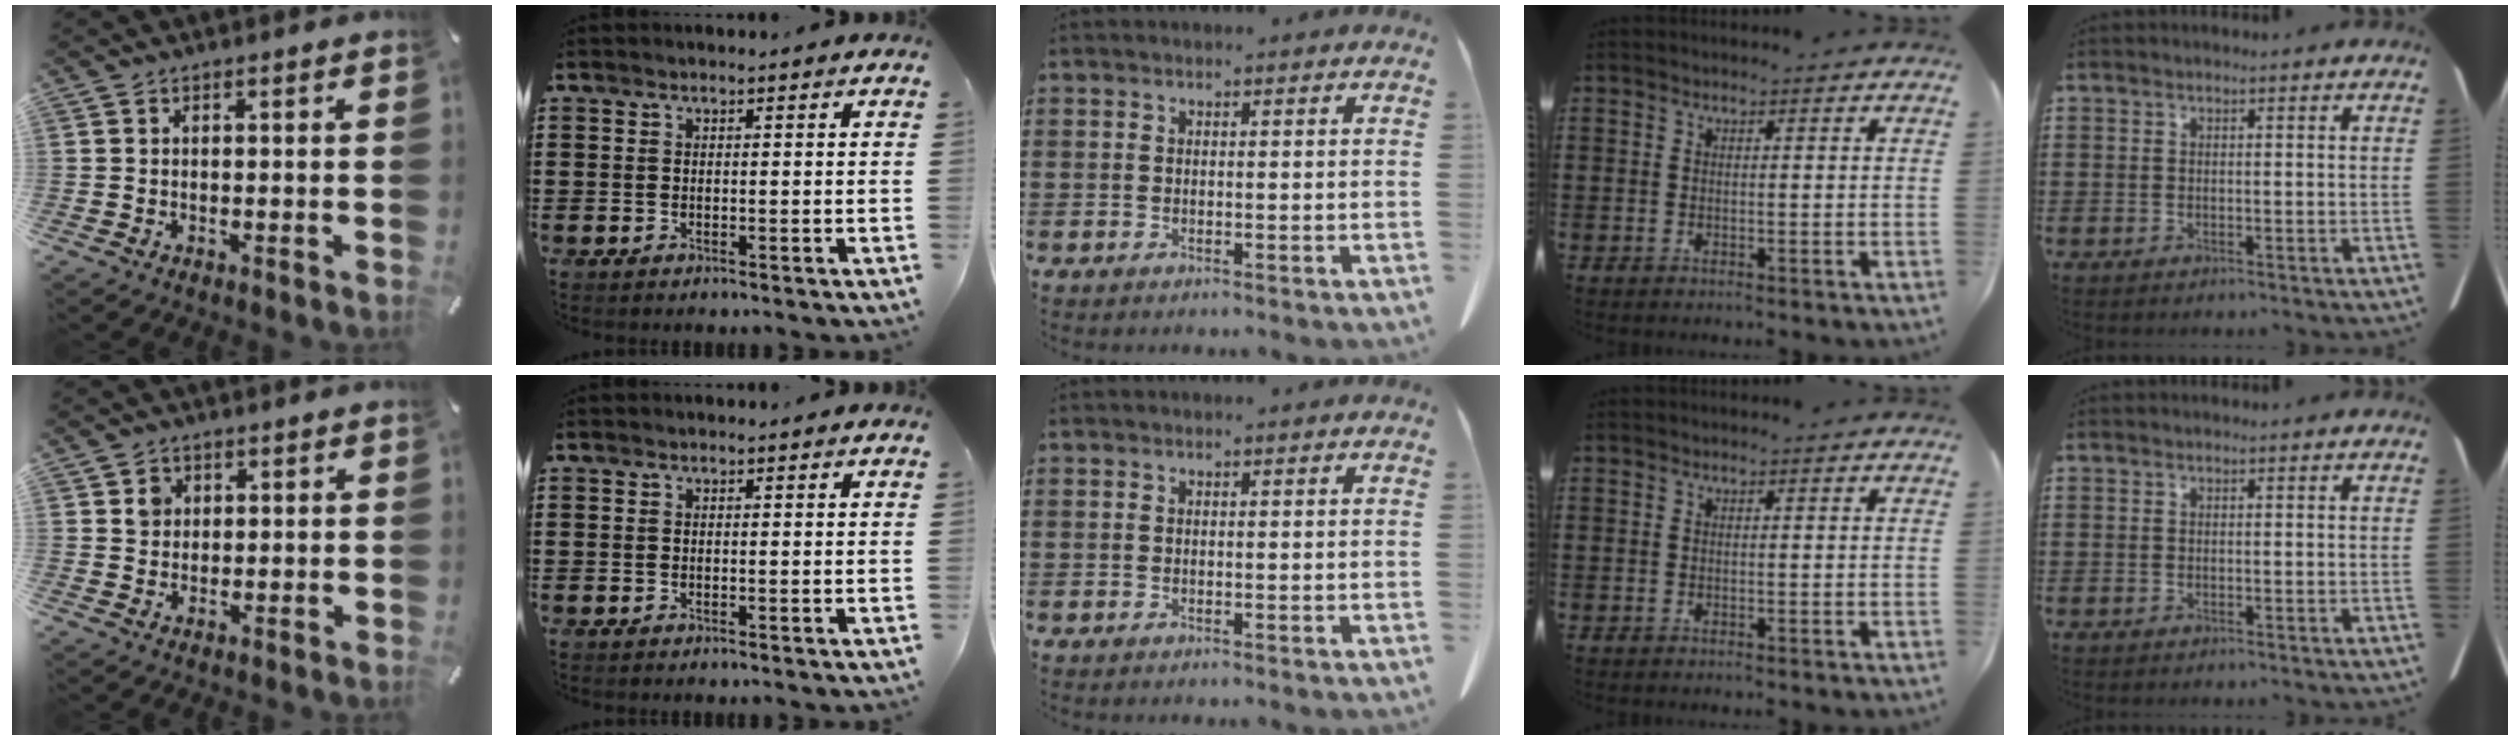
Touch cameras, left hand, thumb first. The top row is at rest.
{"thumb": {"total": 3.3, "force": [1.1, 3.1, 0.3], "torque": [0.004, -0.001, 0.016]}}